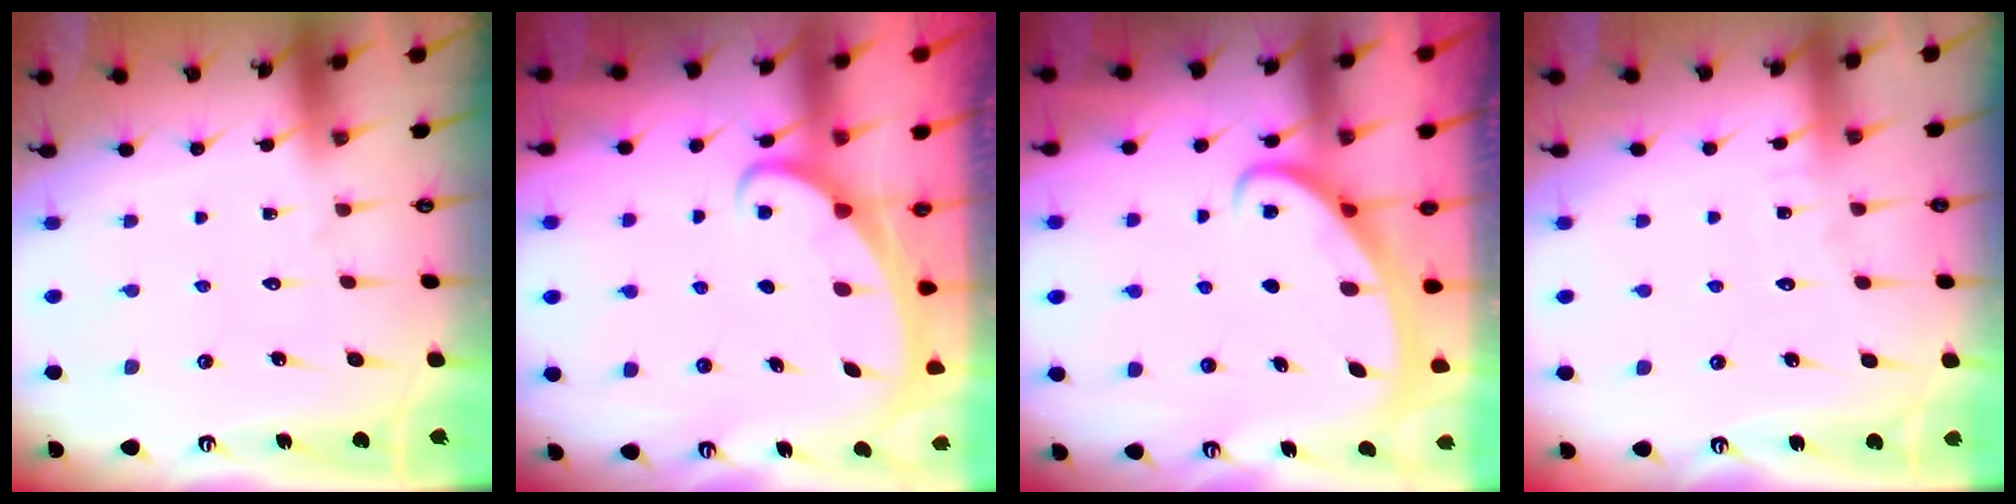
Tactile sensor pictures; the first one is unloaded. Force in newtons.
{"total": 2.4, "press": 2.4, "slide": 0.3}
{"total": 2.6, "press": 2.6, "slide": 0.3}
{"total": 4.6, "press": 4.5, "slide": 0.5}